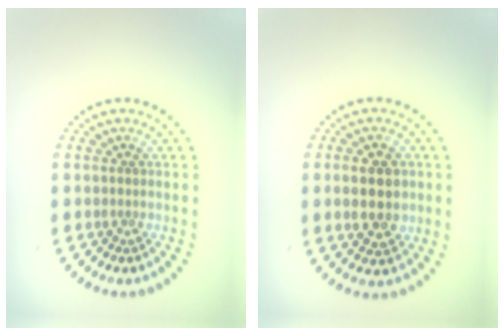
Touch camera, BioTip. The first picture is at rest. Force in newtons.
{"total": 4.2, "press": 4.2, "slide": 0.2}